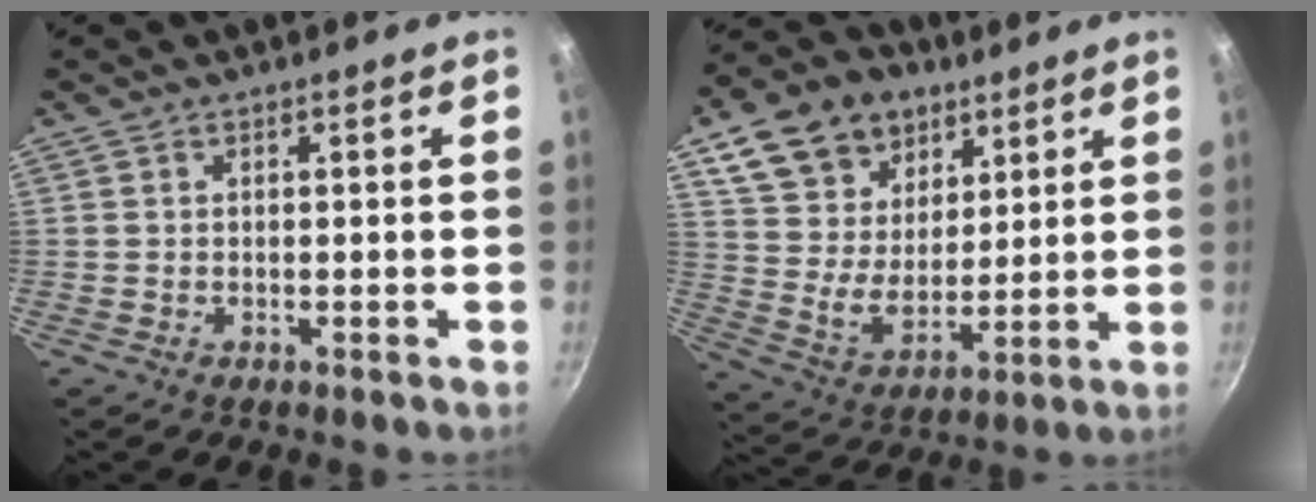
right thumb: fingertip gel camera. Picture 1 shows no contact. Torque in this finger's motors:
{"motor_torque": [-1.34, 1.81, 0.16, -0.03, 0.33]}